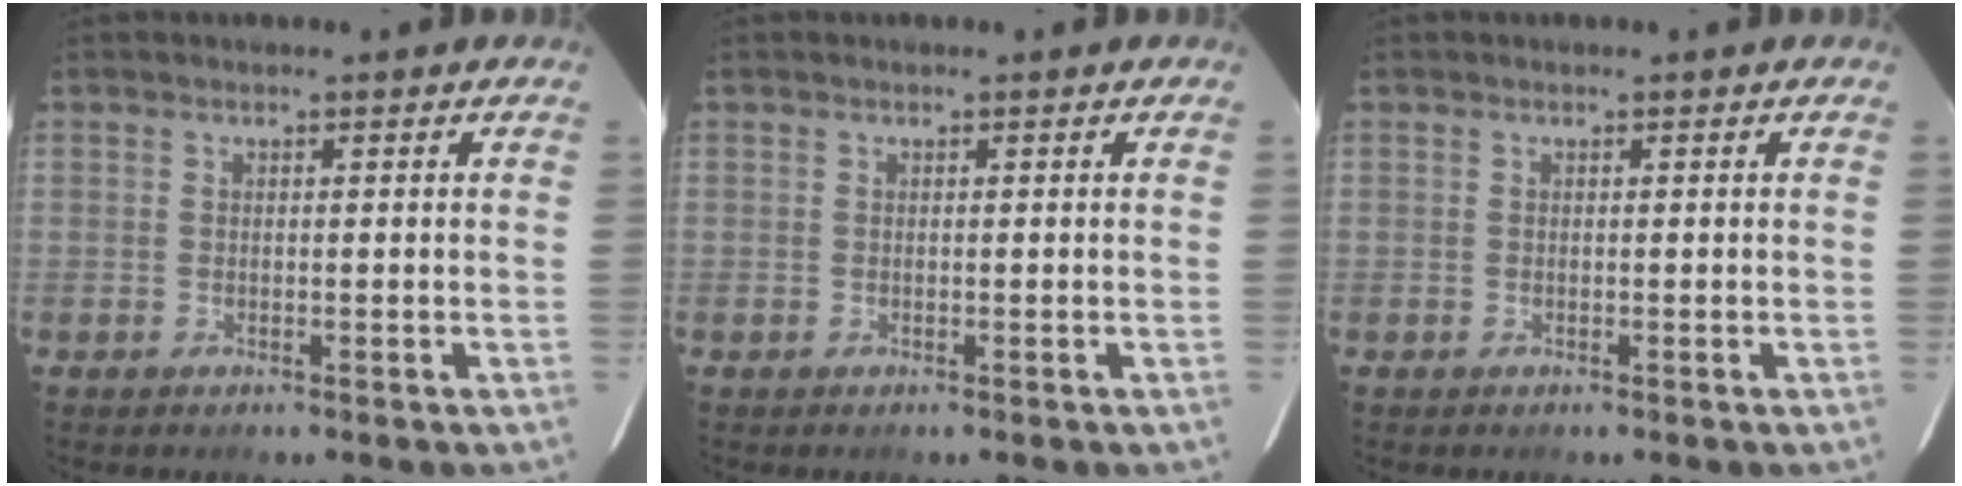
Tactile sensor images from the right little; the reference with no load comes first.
{"total": 0.0}
{"total": 0.0}